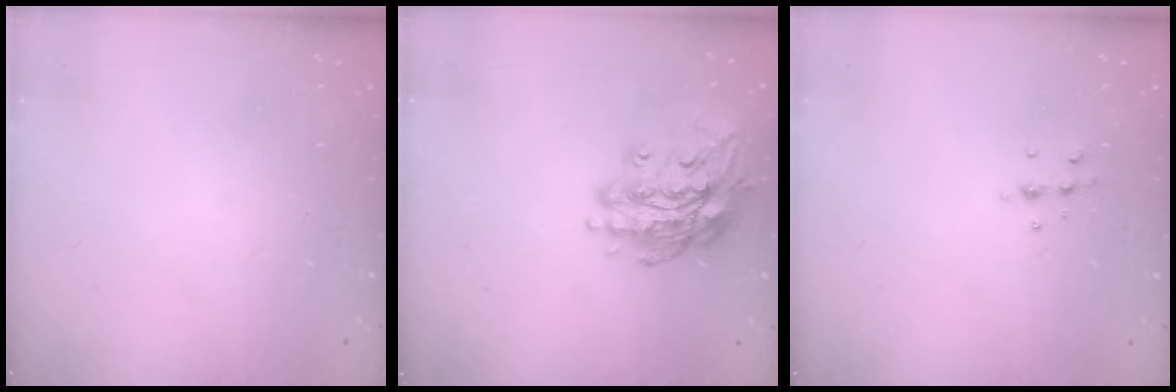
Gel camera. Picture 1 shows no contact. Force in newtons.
{"total": 15.3, "press": 15.3, "slide": 0.8}
{"total": 5.8, "press": 5.7, "slide": 1.2}